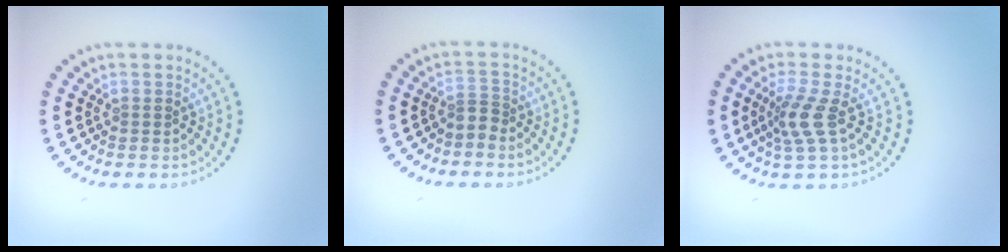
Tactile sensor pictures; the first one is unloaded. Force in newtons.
{"total": 1.2, "press": 0.8, "slide": 0.9}
{"total": 2.9, "press": 2.1, "slide": 2.0}